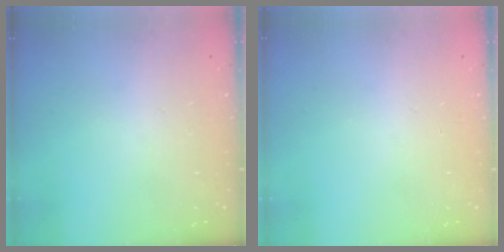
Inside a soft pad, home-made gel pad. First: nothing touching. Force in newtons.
{"total": 0.0}